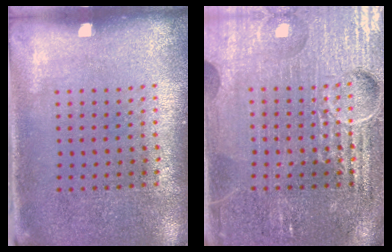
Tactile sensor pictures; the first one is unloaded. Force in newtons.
{"total": 7.1, "press": 7.0, "slide": 0.8}